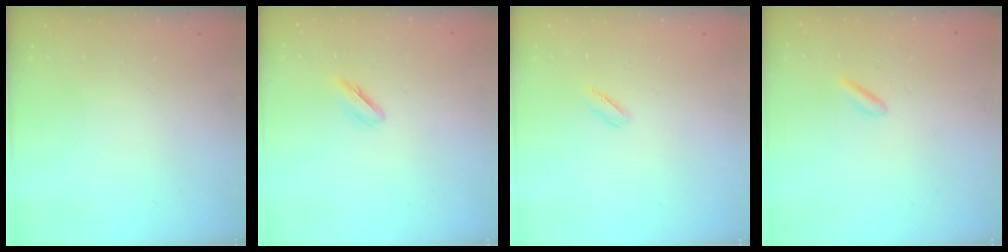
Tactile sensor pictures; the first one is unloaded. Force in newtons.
{"total": 4.6, "press": 4.2, "slide": 1.6}
{"total": 2.1, "press": 2.0, "slide": 0.7}
{"total": 2.2, "press": 2.1, "slide": 0.8}